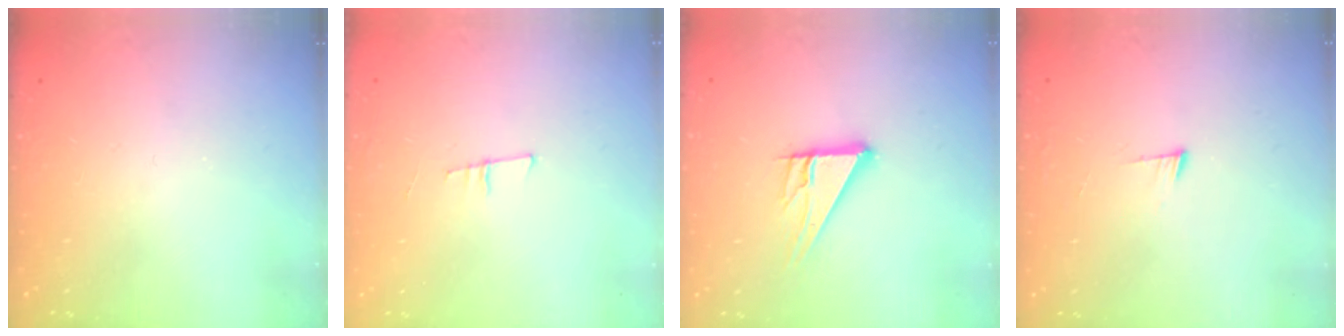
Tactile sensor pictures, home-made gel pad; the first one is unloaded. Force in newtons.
{"total": 6.6, "press": 5.9, "slide": 2.9}
{"total": 10.2, "press": 10.2, "slide": 1.0}
{"total": 3.6, "press": 3.5, "slide": 0.5}